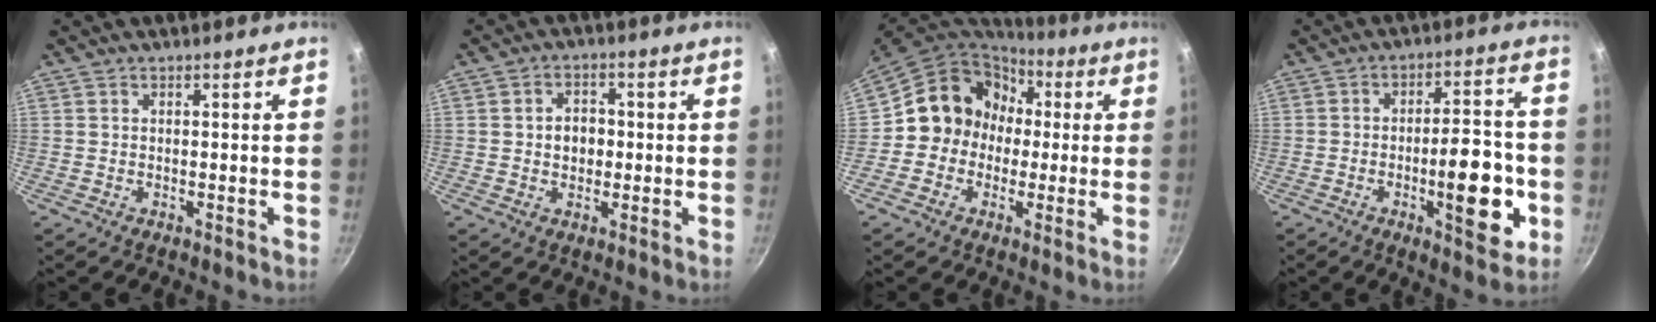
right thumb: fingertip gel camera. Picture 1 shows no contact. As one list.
[{"total": 4.8, "force": [-0.1, 3.8, 2.9], "torque": [-0.019, 0.008, -0.004]}, {"total": 13.2, "force": [0.6, 12.1, 5.3], "torque": [-0.044, 0.039, -0.010]}, {"total": 14.3, "force": [-4.0, 5.3, 12.6], "torque": [-0.150, 0.023, -0.055]}]